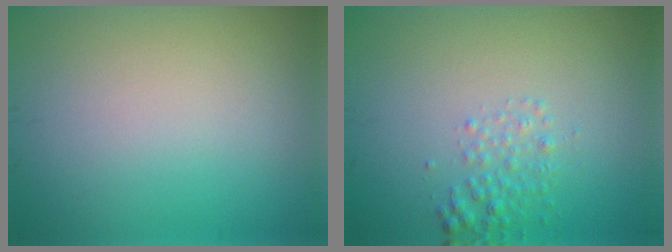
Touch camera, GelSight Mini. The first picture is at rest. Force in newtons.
{"total": 1.7, "press": 1.7, "slide": 0.1}